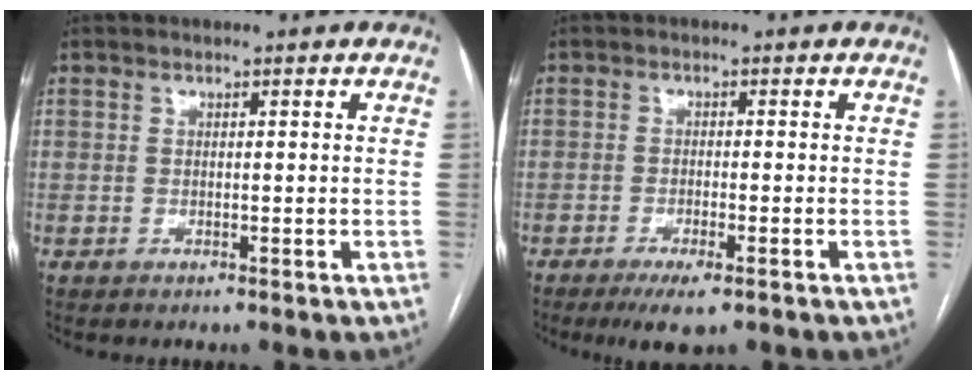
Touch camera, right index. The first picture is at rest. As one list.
[{"total": 4.3, "force": [-2.6, 0.7, 3.4], "torque": [-0.060, -0.011, -0.040]}]